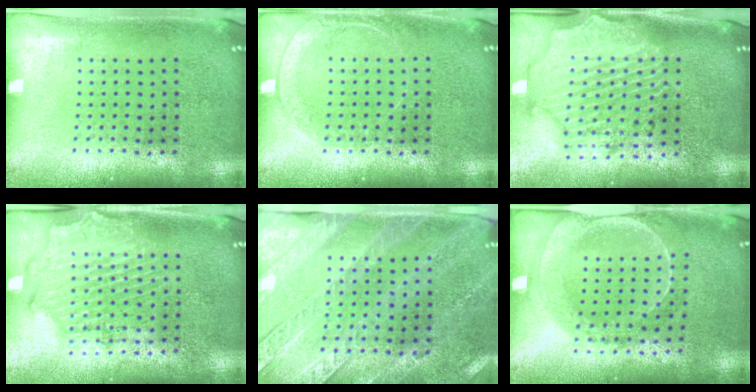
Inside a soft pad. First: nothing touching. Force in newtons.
{"total": 1.4, "press": 1.4, "slide": 0.1}
{"total": 3.0, "press": 2.6, "slide": 1.5}
{"total": 1.9, "press": 1.7, "slide": 0.8}
{"total": 2.8, "press": 2.6, "slide": 1.0}
{"total": 1.8, "press": 1.8, "slide": 0.5}